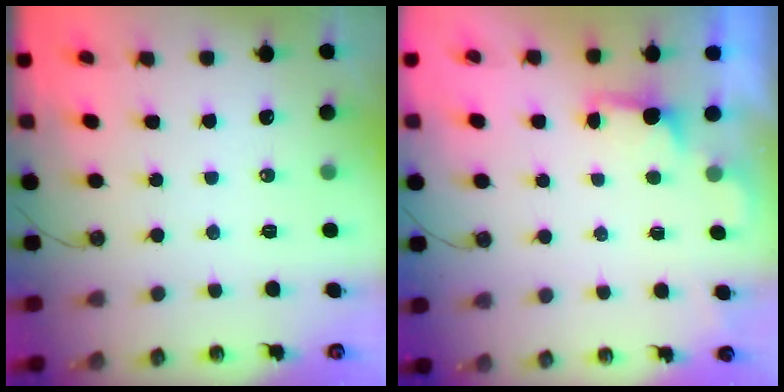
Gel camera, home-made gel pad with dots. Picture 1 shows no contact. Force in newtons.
{"total": 1.2, "press": 0.8, "slide": 0.8}